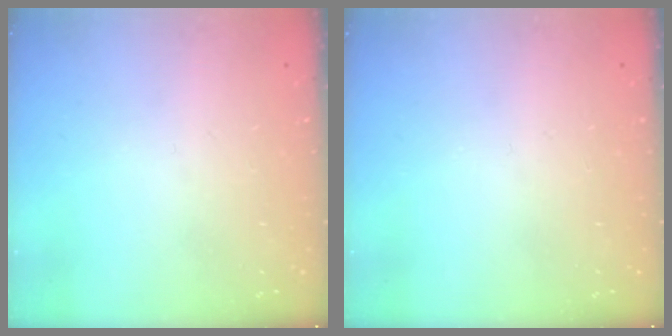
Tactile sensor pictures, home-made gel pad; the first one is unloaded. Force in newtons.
{"total": 0.0}